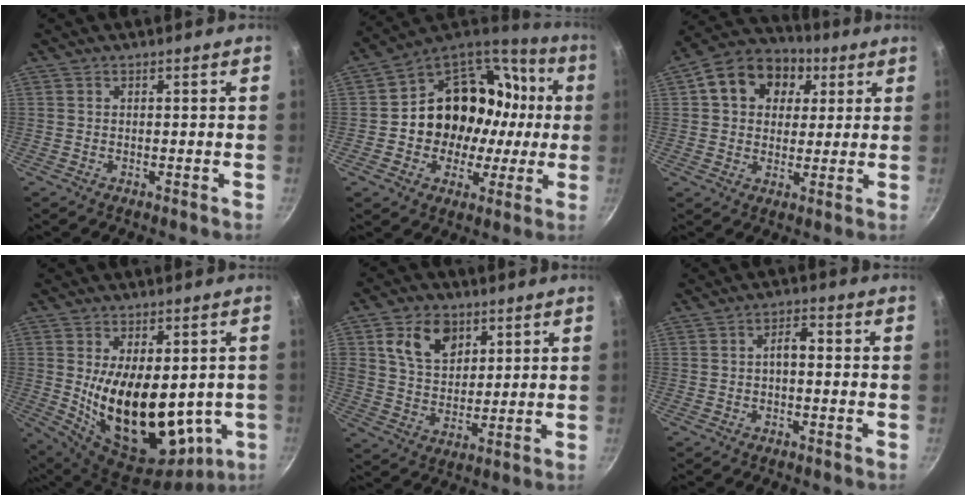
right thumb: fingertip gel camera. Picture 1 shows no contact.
{"total": 21.9, "force": [0.9, 18.3, 12.0], "torque": [-0.156, 0.051, 0.021]}
{"total": 14.7, "force": [4.8, 11.4, 8.0], "torque": [-0.112, 0.017, 0.062]}
{"total": 22.0, "force": [-0.6, 11.9, 18.5], "torque": [-0.281, -0.033, 0.022]}
{"total": 10.7, "force": [4.6, 7.4, 6.2], "torque": [-0.085, -0.017, 0.082]}
{"total": 3.1, "force": [-0.5, 1.5, 2.6], "torque": [-0.039, 0.019, -0.010]}